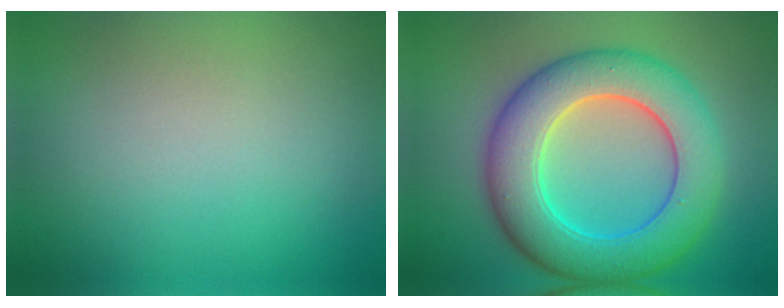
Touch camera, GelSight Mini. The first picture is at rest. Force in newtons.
{"total": 9.4, "press": 9.4, "slide": 0.4}